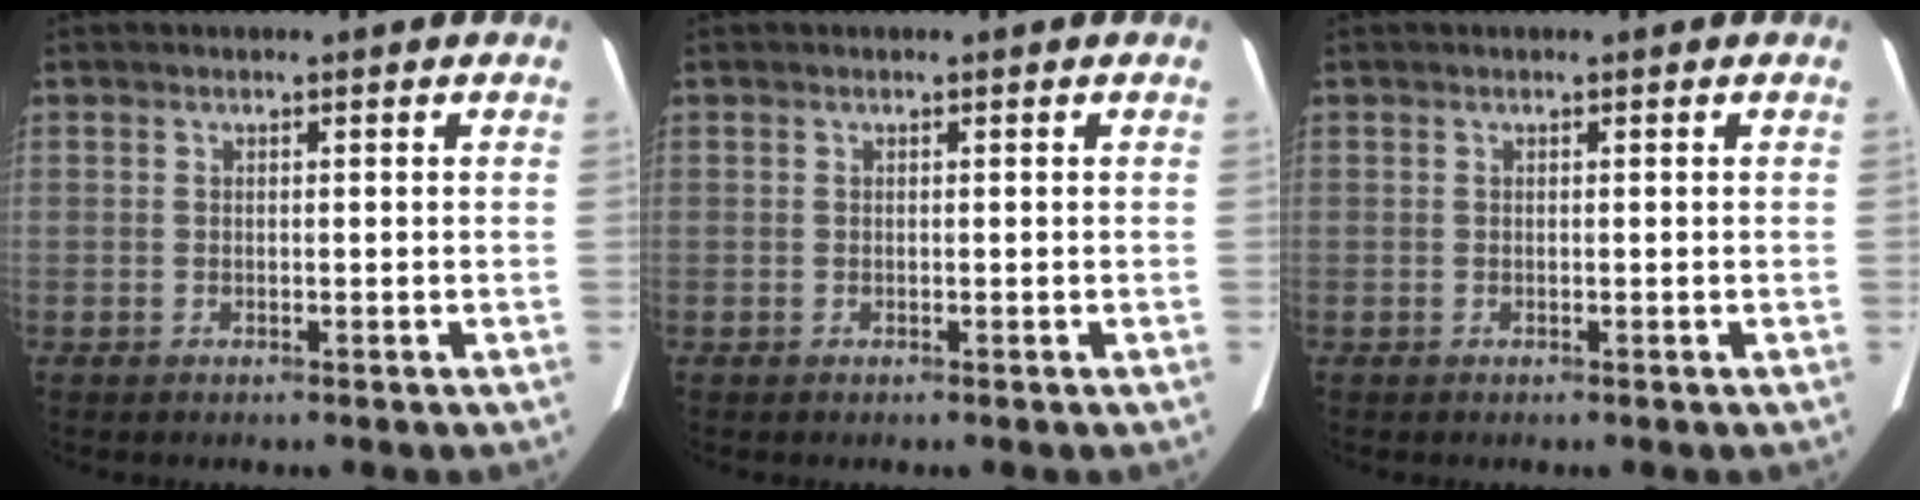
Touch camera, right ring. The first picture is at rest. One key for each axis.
{"total": 0.0}
{"total": 0.0}